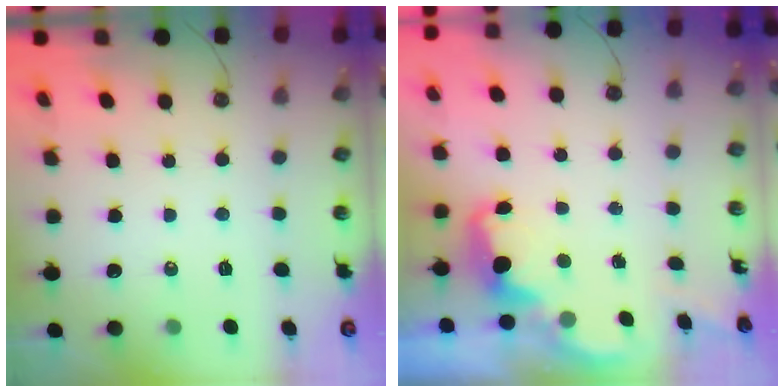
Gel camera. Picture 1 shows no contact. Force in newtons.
{"total": 2.6, "press": 2.5, "slide": 0.5}